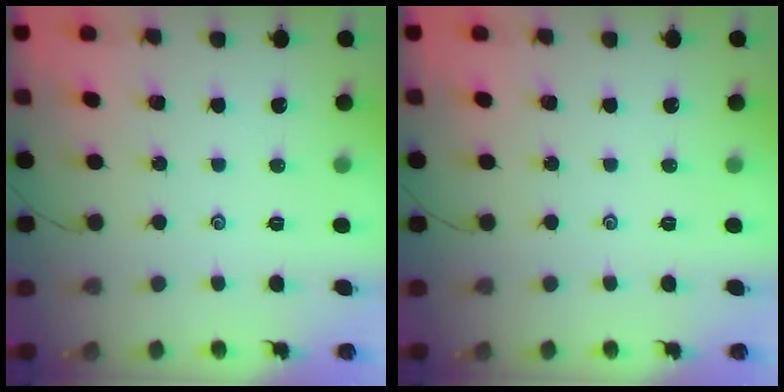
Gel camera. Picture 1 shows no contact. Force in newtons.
{"total": 0.0}